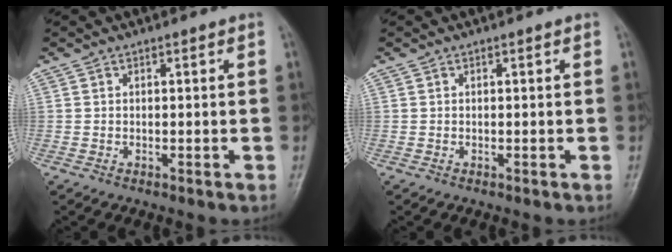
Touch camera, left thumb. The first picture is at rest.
{"total": 0.0}